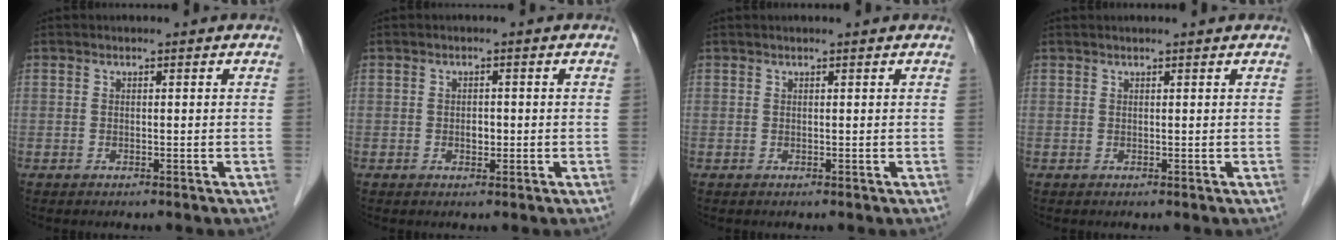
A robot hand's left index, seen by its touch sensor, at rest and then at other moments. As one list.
[{"total": 1.4, "force": [-0.3, 0.9, 1.0], "torque": [-0.017, 0.002, -0.002]}, {"total": 1.3, "force": [1.1, 0.0, 0.6], "torque": [-0.008, 0.017, 0.019]}, {"total": 2.1, "force": [1.9, 0.0, 0.9], "torque": [-0.009, 0.022, 0.027]}]